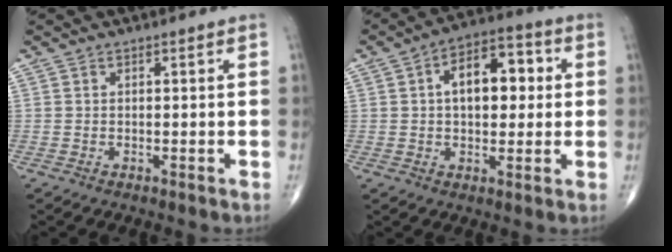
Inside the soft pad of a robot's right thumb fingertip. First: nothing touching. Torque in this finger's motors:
{"motor_torque": [0.49, 2.31, 0.92, -0.05, 0.10]}